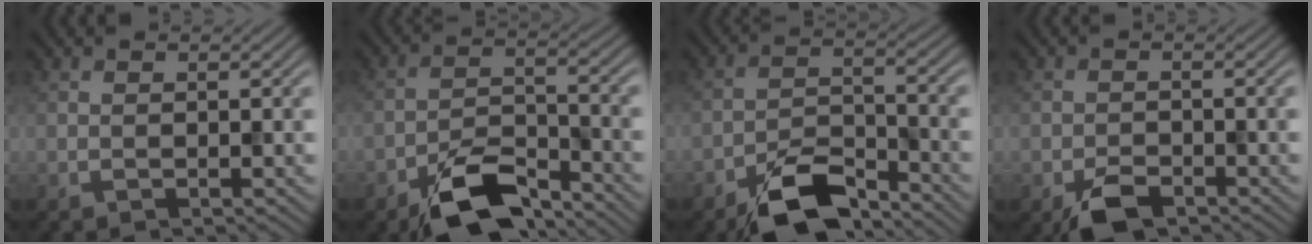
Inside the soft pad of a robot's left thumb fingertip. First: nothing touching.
{"total": 8.4, "force": [-6.3, 3.0, 4.7], "torque": [-0.080, 0.000, -0.127]}
{"total": 7.9, "force": [-6.2, 2.7, 4.2], "torque": [-0.072, 0.000, -0.124]}
{"total": 3.6, "force": [-2.5, 1.7, 1.9], "torque": [-0.029, -0.004, -0.048]}